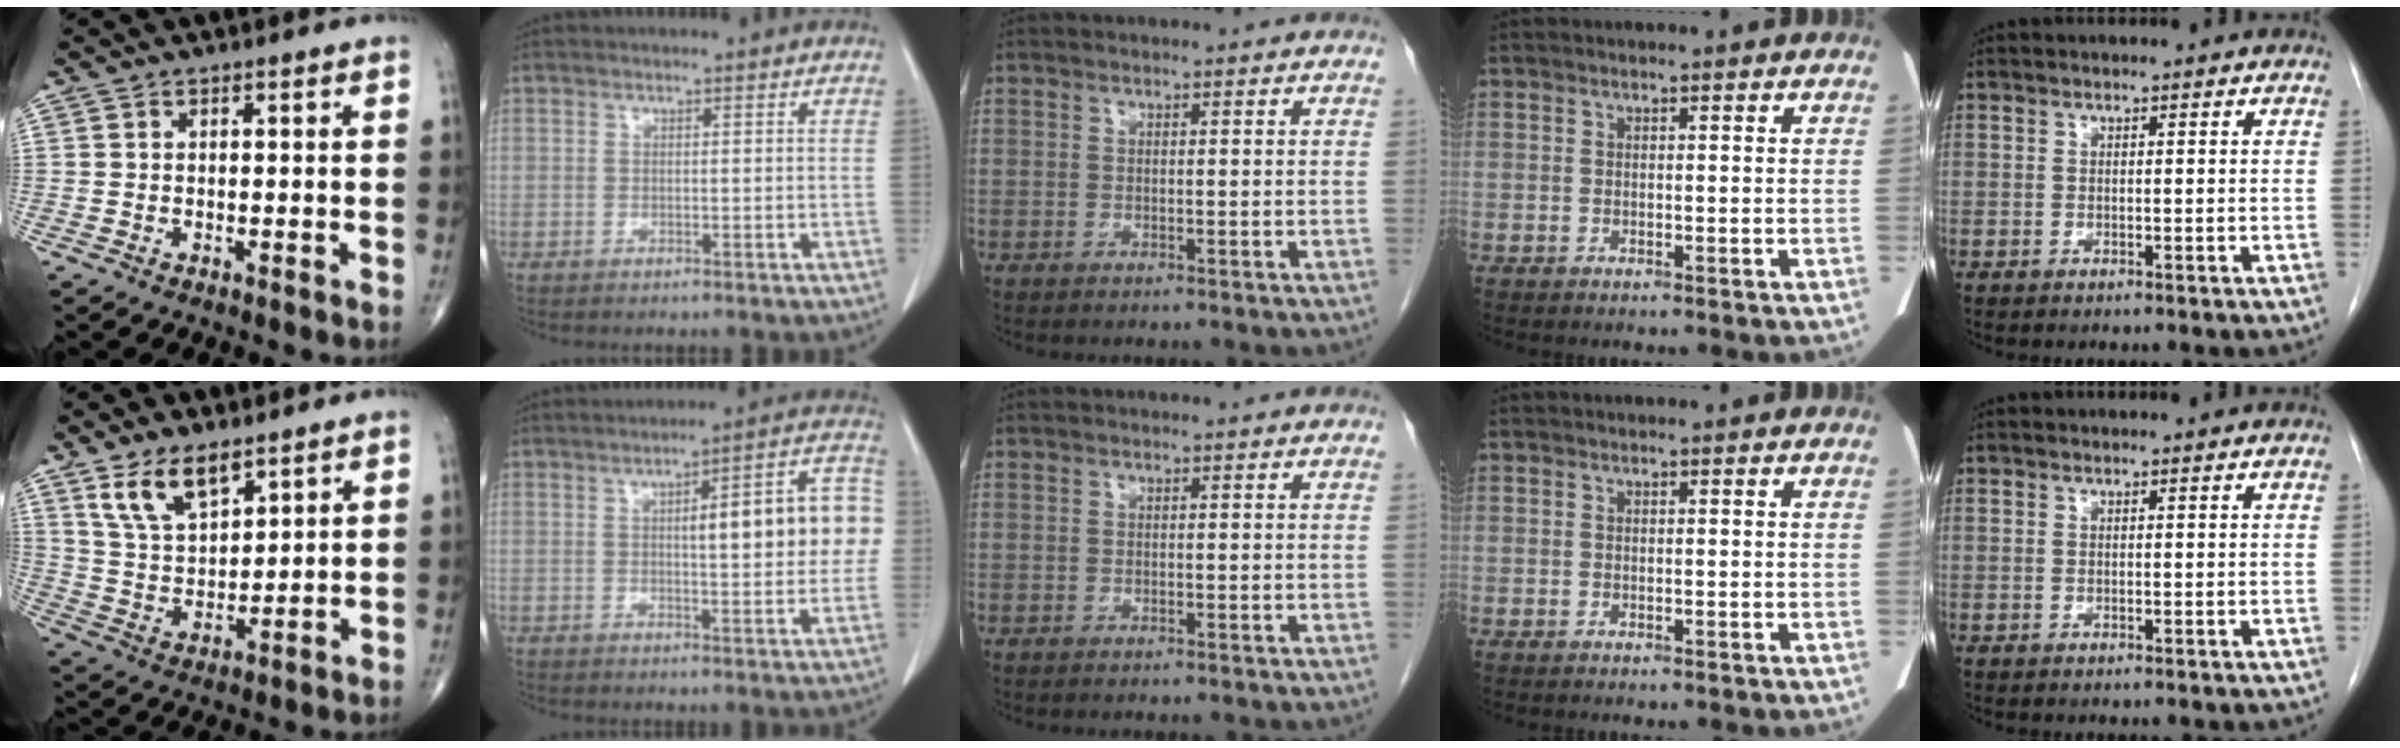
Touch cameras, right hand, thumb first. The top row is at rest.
{"thumb": {"total": 10.0, "force": [6.3, 4.6, 6.2], "torque": [-0.102, -0.033, 0.130]}, "index": {"total": 12.8, "force": [1.2, 2.9, 12.4], "torque": [-0.152, 0.034, 0.014]}}